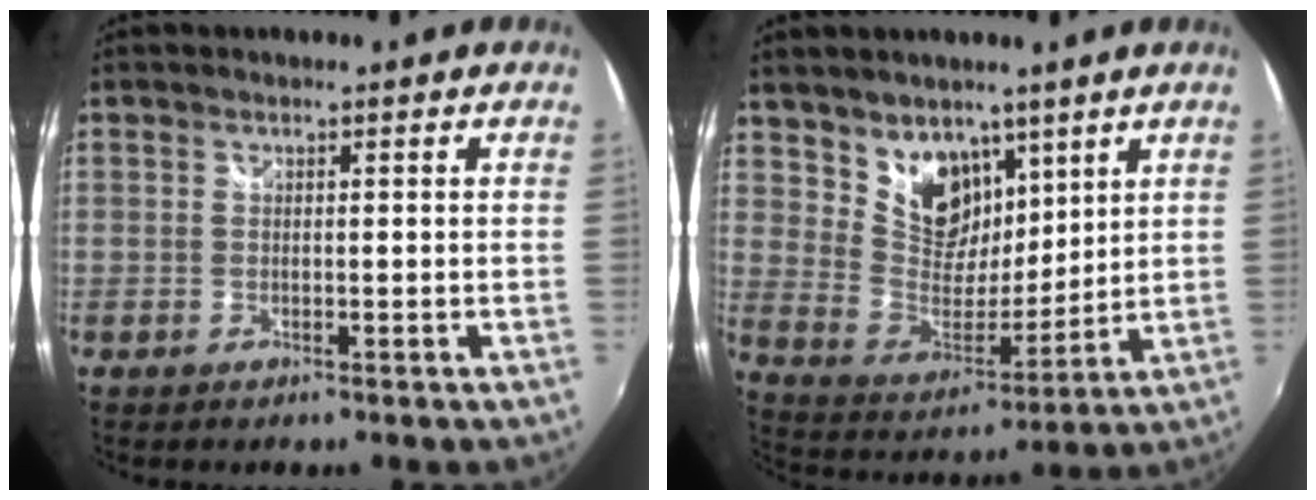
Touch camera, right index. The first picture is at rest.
{"total": 11.4, "force": [7.4, 7.6, 4.4], "torque": [-0.075, -0.004, 0.149]}